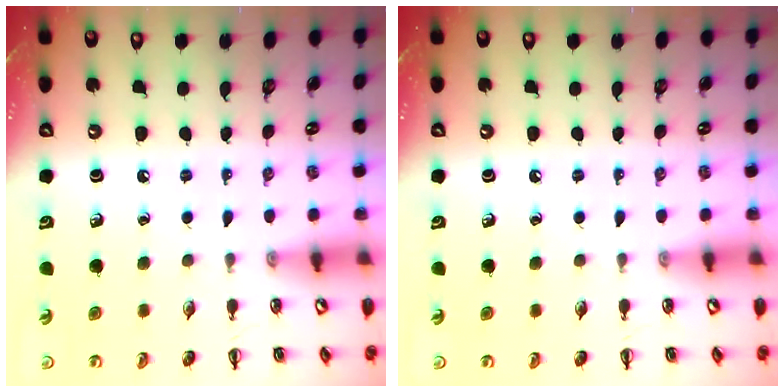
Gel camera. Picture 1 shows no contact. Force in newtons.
{"total": 0.0}